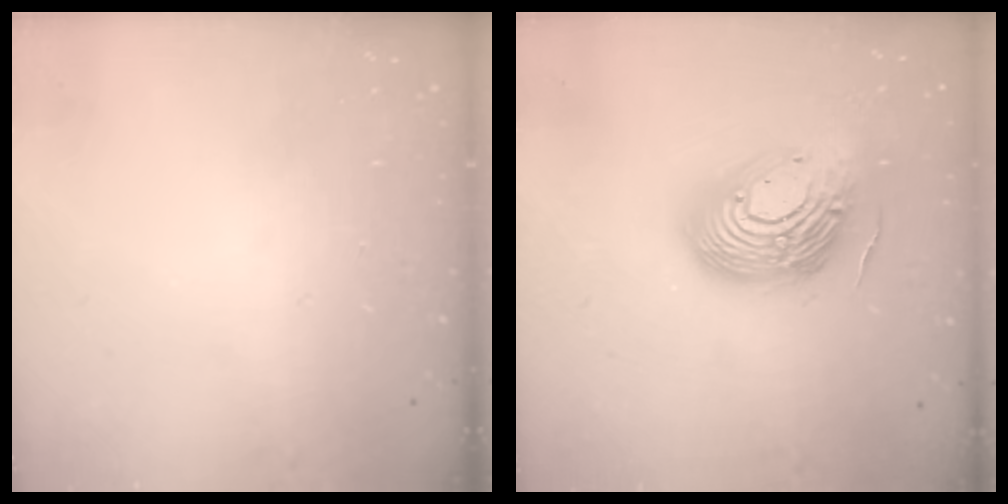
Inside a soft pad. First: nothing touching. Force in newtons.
{"total": 20.9, "press": 20.8, "slide": 1.8}